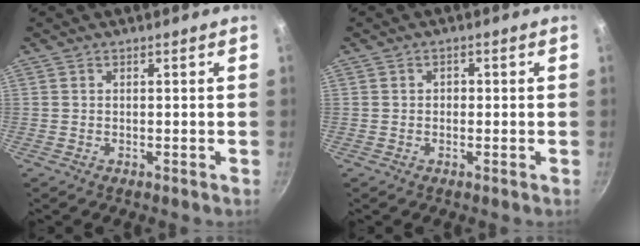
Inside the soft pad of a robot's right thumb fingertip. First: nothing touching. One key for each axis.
{"total": 1.2, "fx": 0.0, "fy": 1.1, "fz": 0.6, "tx": -0.007, "ty": 0.005, "tz": -0.002}